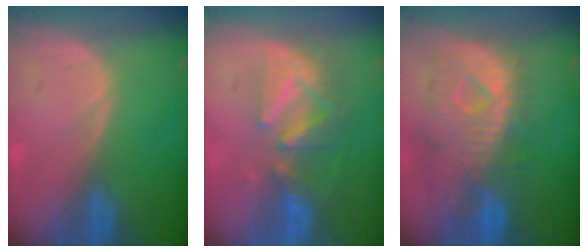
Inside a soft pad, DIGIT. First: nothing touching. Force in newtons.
{"total": 8.2, "press": 7.5, "slide": 3.4}
{"total": 11.2, "press": 9.8, "slide": 5.4}